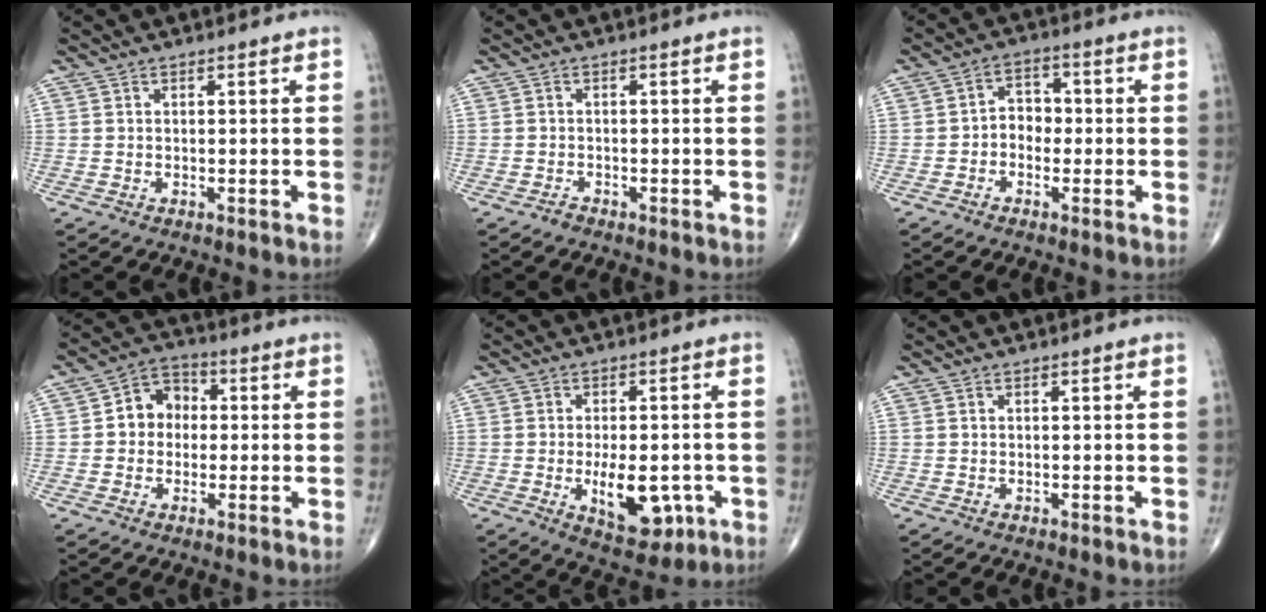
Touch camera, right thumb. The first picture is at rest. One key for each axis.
{"total": 1.0, "fx": -0.8, "fy": 0.5, "fz": 0.1, "tx": -0.003, "ty": 0.001, "tz": -0.020}
{"total": 4.9, "fx": -0.9, "fy": 3.9, "fz": 2.8, "tx": -0.019, "ty": 0.022, "tz": -0.026}
{"total": 7.3, "fx": 0.2, "fy": 6.2, "fz": 4.0, "tx": -0.038, "ty": 0.024, "tz": -0.011}
{"total": 10.6, "fx": -2.8, "fy": 5.4, "fz": 8.7, "tx": -0.109, "ty": -0.003, "tz": -0.028}
{"total": 0.0}